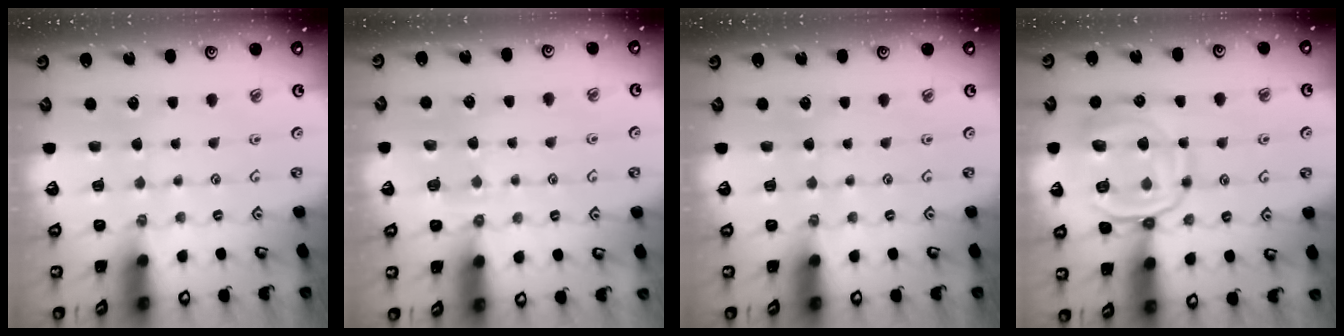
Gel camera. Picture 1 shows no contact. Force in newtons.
{"total": 3.3, "press": 3.0, "slide": 1.5}
{"total": 0.0}
{"total": 15.7, "press": 15.7, "slide": 1.4}